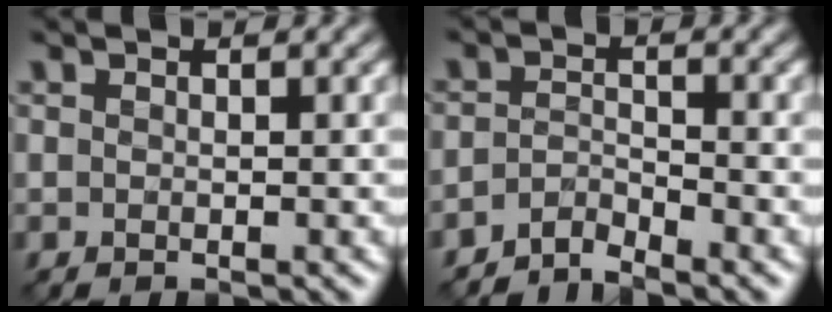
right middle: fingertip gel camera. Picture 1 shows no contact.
{"total": 2.0, "force": [-2.0, 0.0, 0.2], "torque": [-0.006, 0.005, -0.046]}